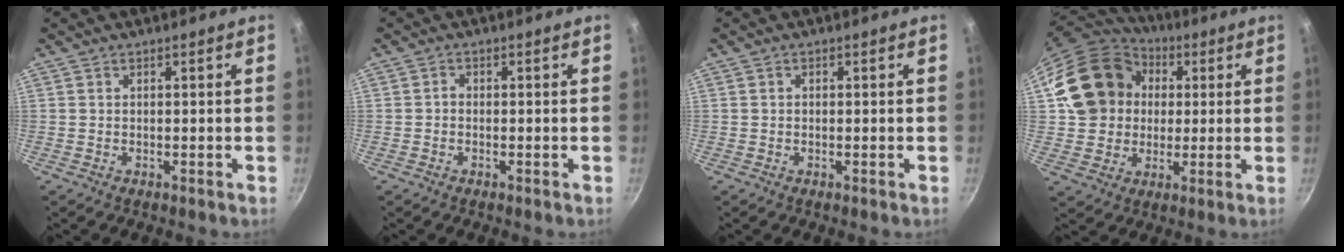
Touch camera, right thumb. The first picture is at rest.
{"total": 0.9, "force": [-0.3, 0.7, 0.5], "torque": [-0.008, 0.005, -0.008]}
{"total": 0.7, "force": [0.0, 0.6, 0.3], "torque": [-0.005, 0.005, 0.001]}
{"total": 19.1, "force": [3.8, 16.3, 9.2], "torque": [-0.152, 0.036, 0.070]}